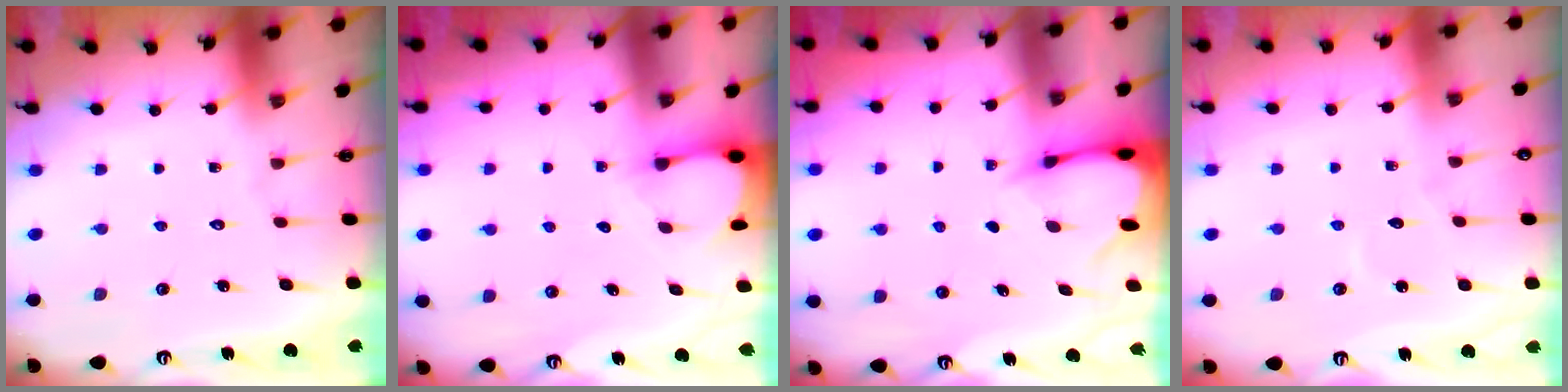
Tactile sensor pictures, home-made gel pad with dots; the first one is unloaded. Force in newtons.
{"total": 3.8, "press": 3.8, "slide": 0.2}
{"total": 3.0, "press": 3.0, "slide": 0.3}
{"total": 3.9, "press": 3.8, "slide": 0.4}